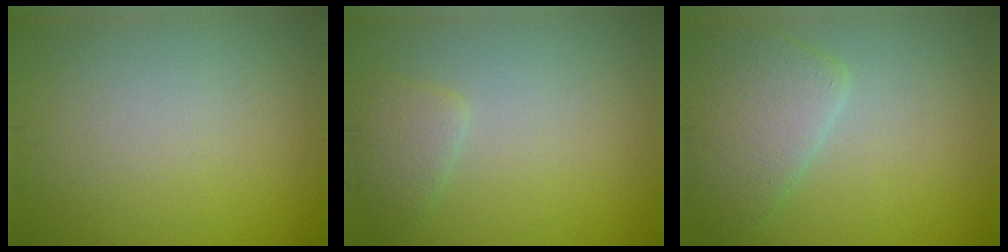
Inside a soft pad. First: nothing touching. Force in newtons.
{"total": 1.9, "press": 1.9, "slide": 0.2}
{"total": 4.4, "press": 4.4, "slide": 0.3}